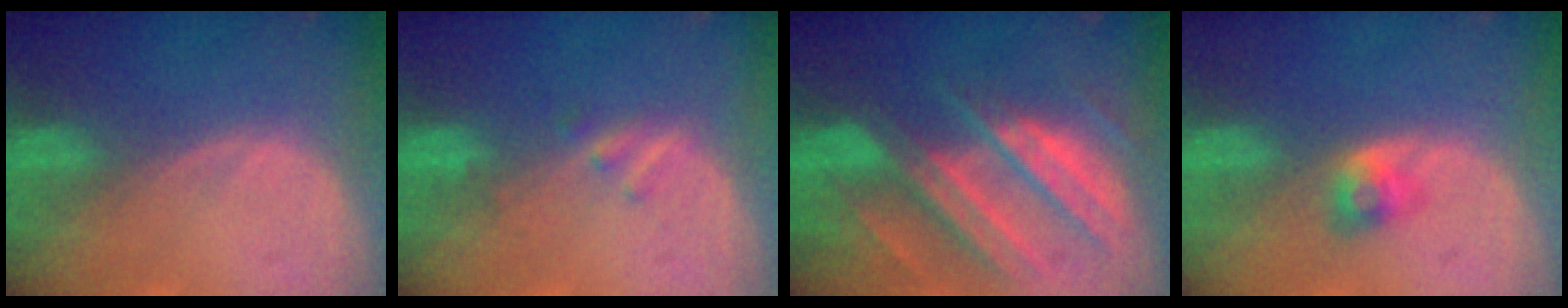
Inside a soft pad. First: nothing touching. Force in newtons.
{"total": 1.4, "press": 1.4, "slide": 0.2}
{"total": 10.5, "press": 9.2, "slide": 4.9}
{"total": 2.6, "press": 2.3, "slide": 1.2}